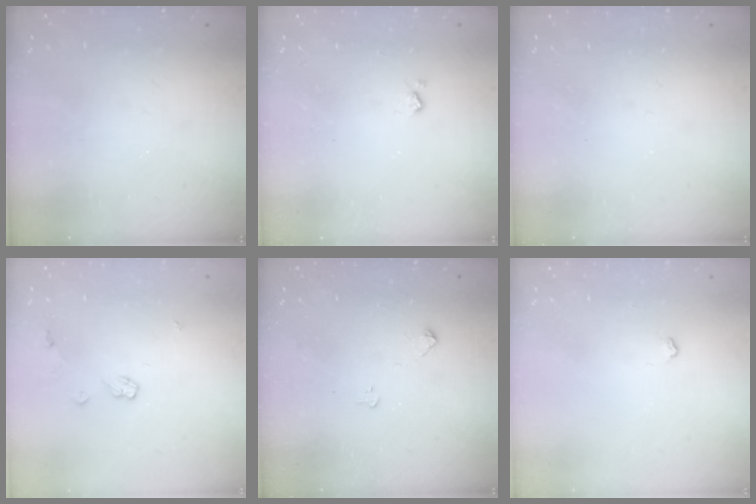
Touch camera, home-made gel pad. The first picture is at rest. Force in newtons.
{"total": 3.5, "press": 3.5, "slide": 0.5}
{"total": 0.0}
{"total": 4.4, "press": 4.4, "slide": 0.5}
{"total": 4.0, "press": 3.9, "slide": 0.7}
{"total": 2.9, "press": 2.9, "slide": 0.5}